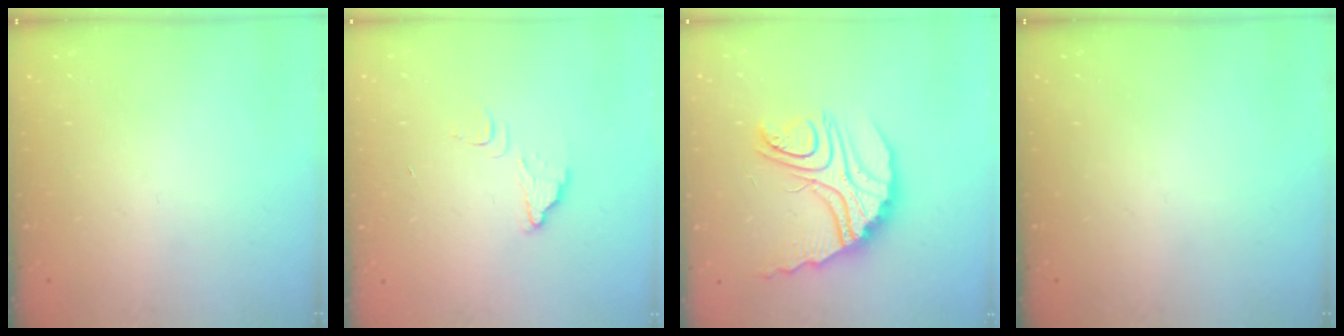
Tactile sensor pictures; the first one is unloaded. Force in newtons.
{"total": 4.5, "press": 4.5, "slide": 0.3}
{"total": 15.8, "press": 15.7, "slide": 1.6}
{"total": 0.0}